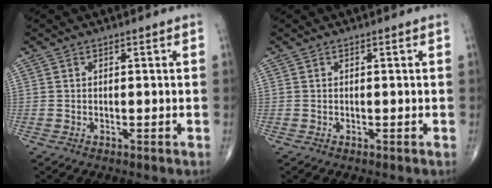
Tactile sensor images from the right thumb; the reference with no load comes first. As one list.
[{"total": 0.0}]